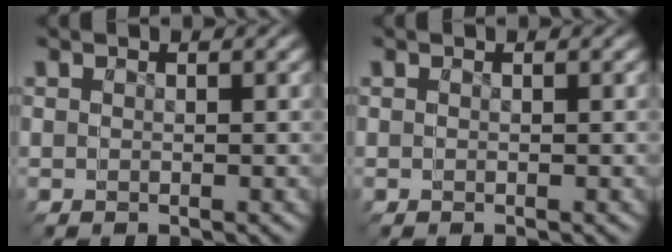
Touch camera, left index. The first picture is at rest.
{"total": 0.0}